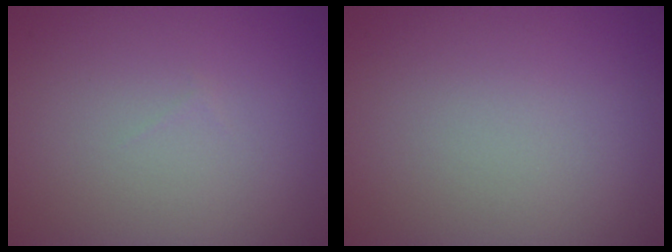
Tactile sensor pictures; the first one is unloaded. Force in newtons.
{"total": 0.0}